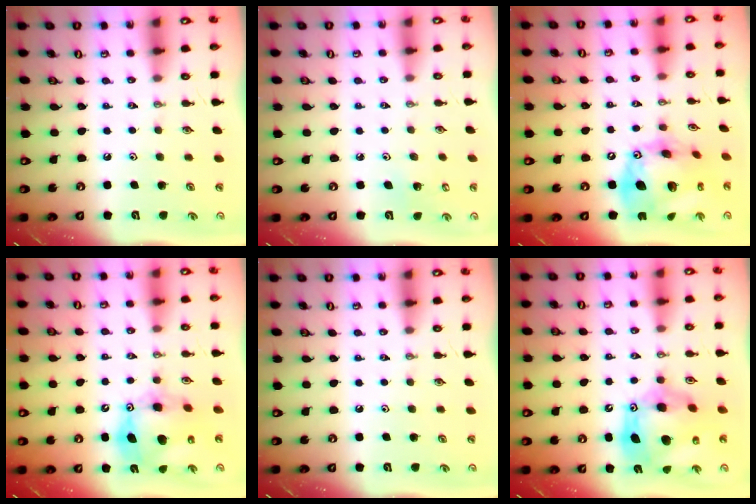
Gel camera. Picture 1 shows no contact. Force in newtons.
{"total": 3.5, "press": 3.5, "slide": 0.2}
{"total": 22.3, "press": 22.2, "slide": 2.4}
{"total": 13.4, "press": 13.3, "slide": 1.2}
{"total": 0.0}
{"total": 18.2, "press": 18.1, "slide": 1.6}